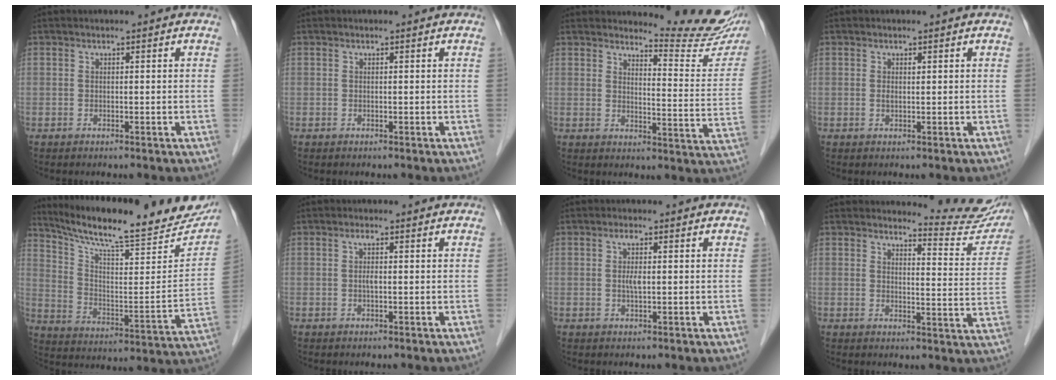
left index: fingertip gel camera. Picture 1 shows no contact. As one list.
[{"total": 0.0}, {"total": 11.6, "force": [11.4, 0.0, 2.5], "torque": [-0.029, -0.081, 0.127]}, {"total": 0.9, "force": [0.2, 0.4, 0.8], "torque": [-0.017, 0.000, 0.004]}, {"total": 25.6, "force": [22.3, 4.2, 11.9], "torque": [-0.192, -0.047, 0.311]}, {"total": 1.3, "force": [0.0, 0.3, 1.3], "torque": [-0.025, 0.002, 0.001]}, {"total": 2.1, "force": [0.1, 0.5, 2.0], "torque": [-0.041, 0.001, 0.004]}, {"total": 9.4, "force": [9.4, 0.4, 0.8], "torque": [-0.003, -0.063, 0.097]}]